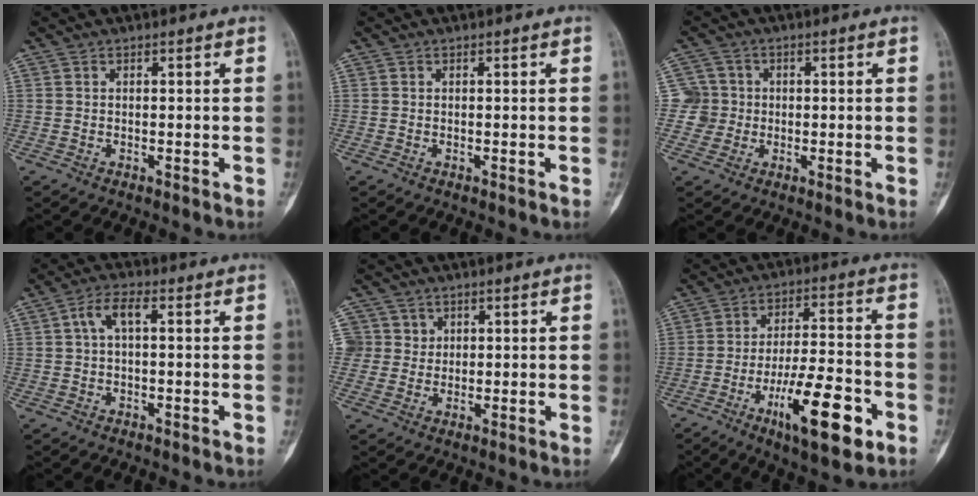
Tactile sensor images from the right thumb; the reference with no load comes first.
{"total": 0.0}
{"total": 4.4, "force": [-0.2, 4.4, -0.1], "torque": [0.033, 0.011, -0.010]}
{"total": 4.3, "force": [0.8, 1.7, 3.8], "torque": [-0.078, 0.018, 0.012]}
{"total": 4.1, "force": [1.5, 3.8, -0.3], "torque": [0.042, -0.003, 0.021]}
{"total": 16.3, "force": [-7.1, 5.0, 13.8], "torque": [-0.216, 0.030, -0.107]}